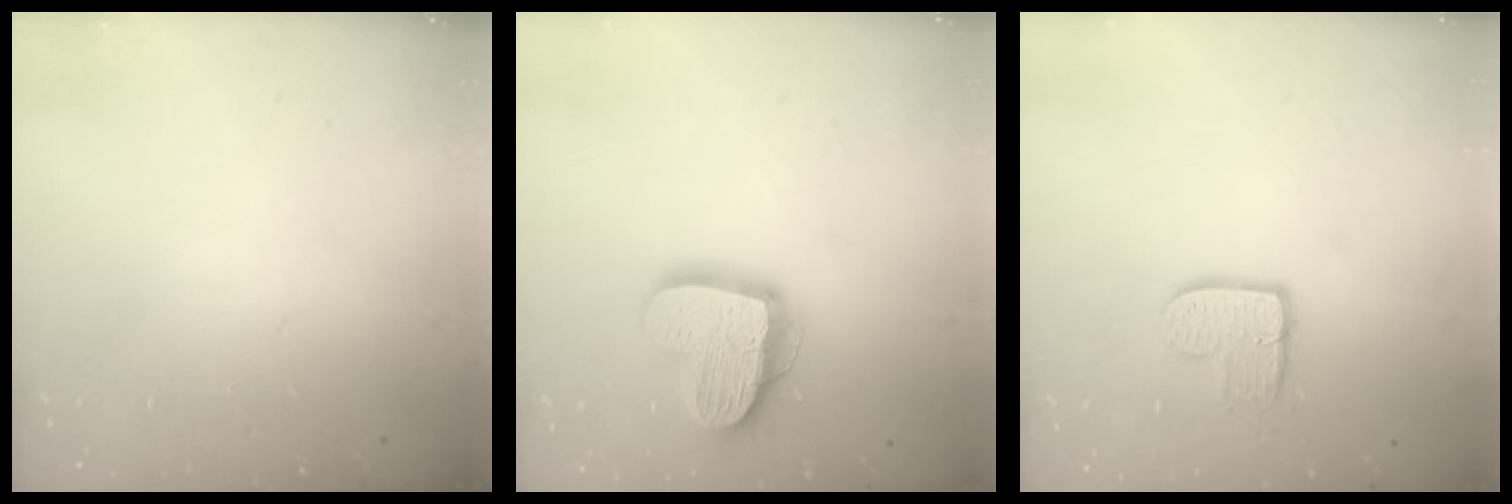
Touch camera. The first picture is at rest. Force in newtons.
{"total": 18.1, "press": 18.0, "slide": 1.8}
{"total": 9.7, "press": 9.6, "slide": 0.7}